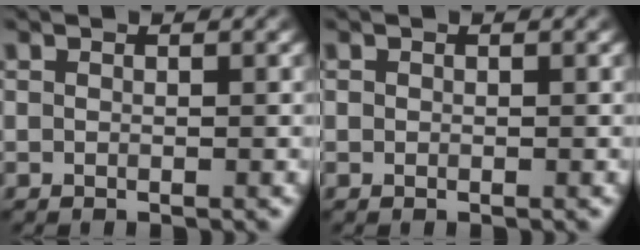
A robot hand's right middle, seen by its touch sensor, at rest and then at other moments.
{"total": 0.0}